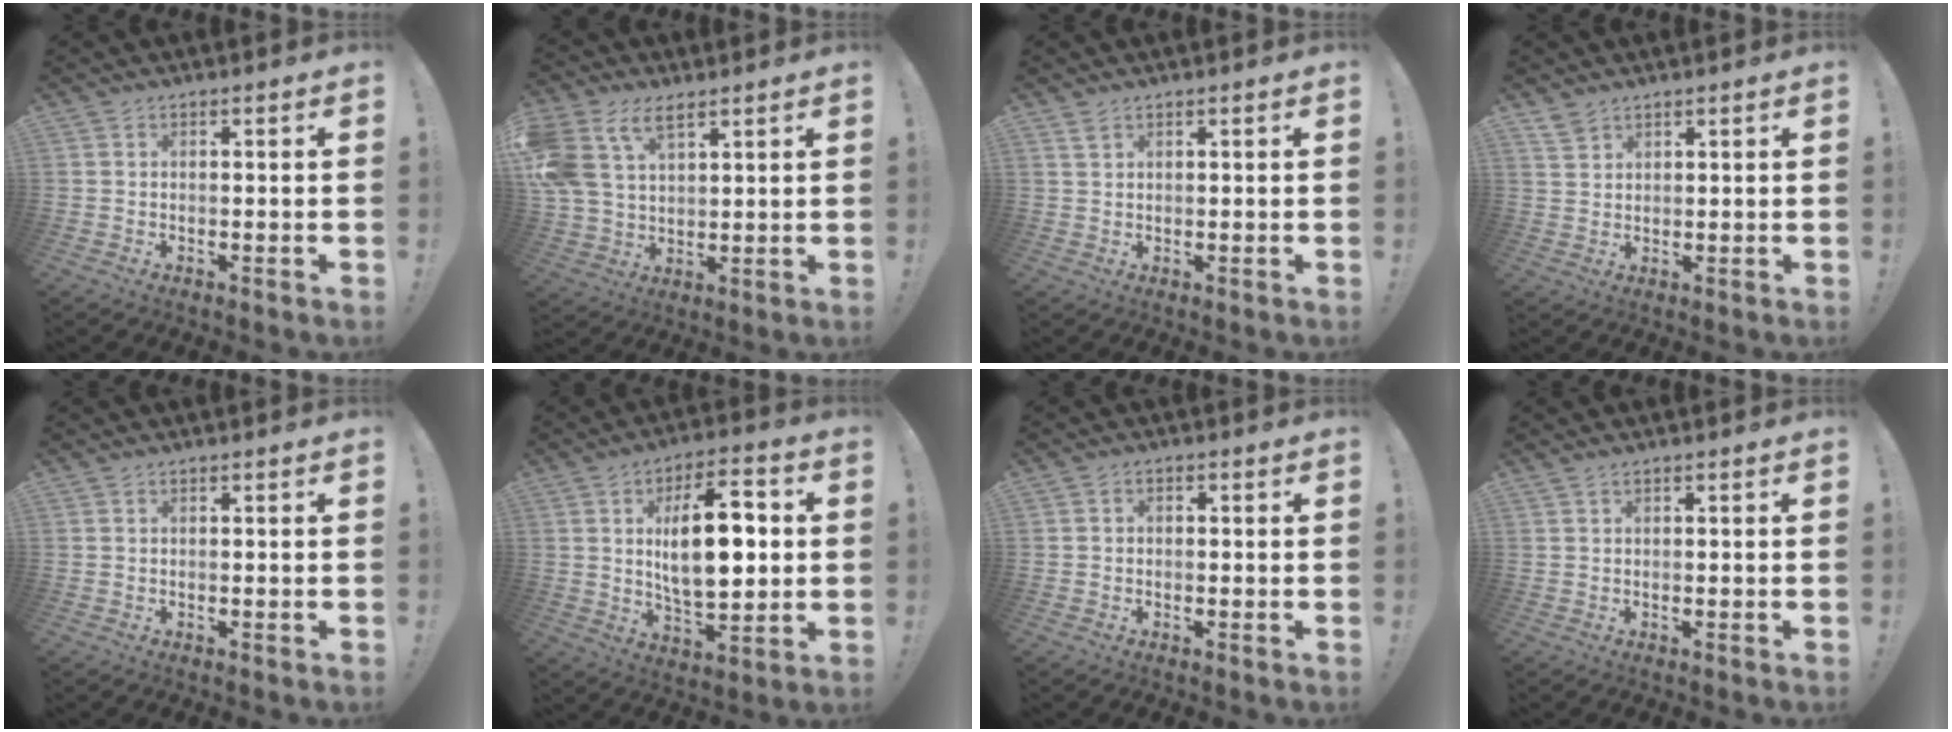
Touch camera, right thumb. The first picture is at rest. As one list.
[{"total": 12.6, "force": [7.0, 7.8, 7.1], "torque": [-0.159, -0.026, 0.138]}, {"total": 1.8, "force": [1.3, 0.8, 1.0], "torque": [-0.019, -0.002, 0.025]}, {"total": 3.5, "force": [2.8, 1.8, 0.8], "torque": [-0.013, -0.015, 0.054]}, {"total": 0.0}, {"total": 17.7, "force": [2.2, 8.7, 15.2], "torque": [-0.241, -0.001, 0.030]}, {"total": 1.3, "force": [-0.7, 1.0, 0.5], "torque": [-0.012, 0.006, -0.012]}, {"total": 0.6, "force": [0.6, 0.2, 0.2], "torque": [-0.011, 0.004, 0.012]}]